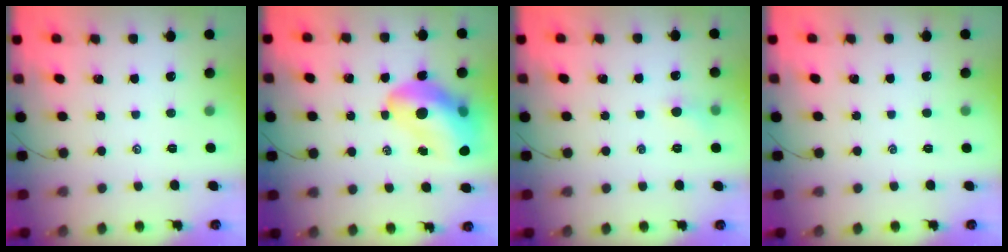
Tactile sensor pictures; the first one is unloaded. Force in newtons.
{"total": 16.6, "press": 15.9, "slide": 4.6}
{"total": 3.1, "press": 2.9, "slide": 1.1}
{"total": 1.1, "press": 0.9, "slide": 0.5}